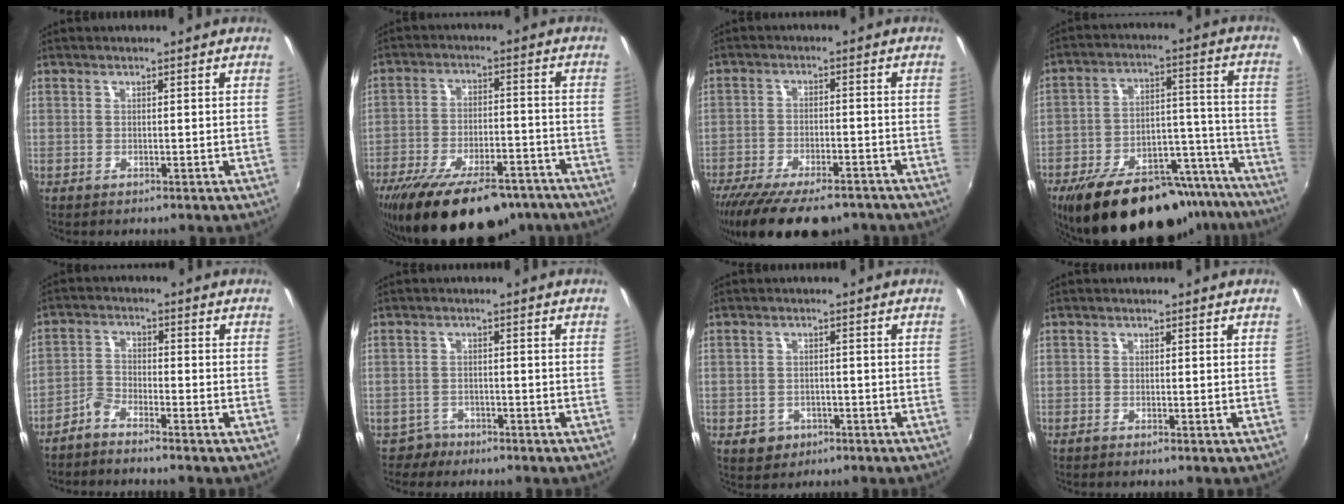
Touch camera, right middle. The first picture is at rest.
{"total": 21.1, "force": [-15.8, 7.7, 11.6], "torque": [-0.216, -0.028, -0.227]}
{"total": 16.8, "force": [-12.9, 5.8, 9.0], "torque": [-0.189, -0.043, -0.197]}
{"total": 27.2, "force": [-21.4, 10.6, 13.1], "torque": [-0.219, 0.022, -0.276]}
{"total": 3.1, "force": [-2.7, 0.7, 1.2], "torque": [-0.042, 0.008, -0.058]}
{"total": 2.8, "force": [-2.1, 1.9, -0.3], "torque": [-0.002, 0.008, -0.036]}
{"total": 4.8, "force": [-2.2, 4.0, 1.6], "torque": [-0.042, -0.001, -0.025]}
{"total": 0.6, "force": [-0.5, 0.0, 0.2], "torque": [-0.004, -0.003, -0.012]}